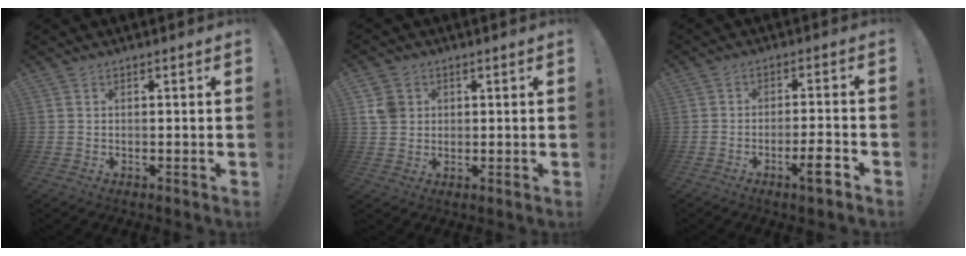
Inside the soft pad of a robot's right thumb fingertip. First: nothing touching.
{"total": 5.5, "force": [1.6, 4.7, 2.2], "torque": [-0.029, 0.004, 0.034]}
{"total": 6.8, "force": [-3.7, 0.3, 5.8], "torque": [-0.076, 0.010, -0.064]}